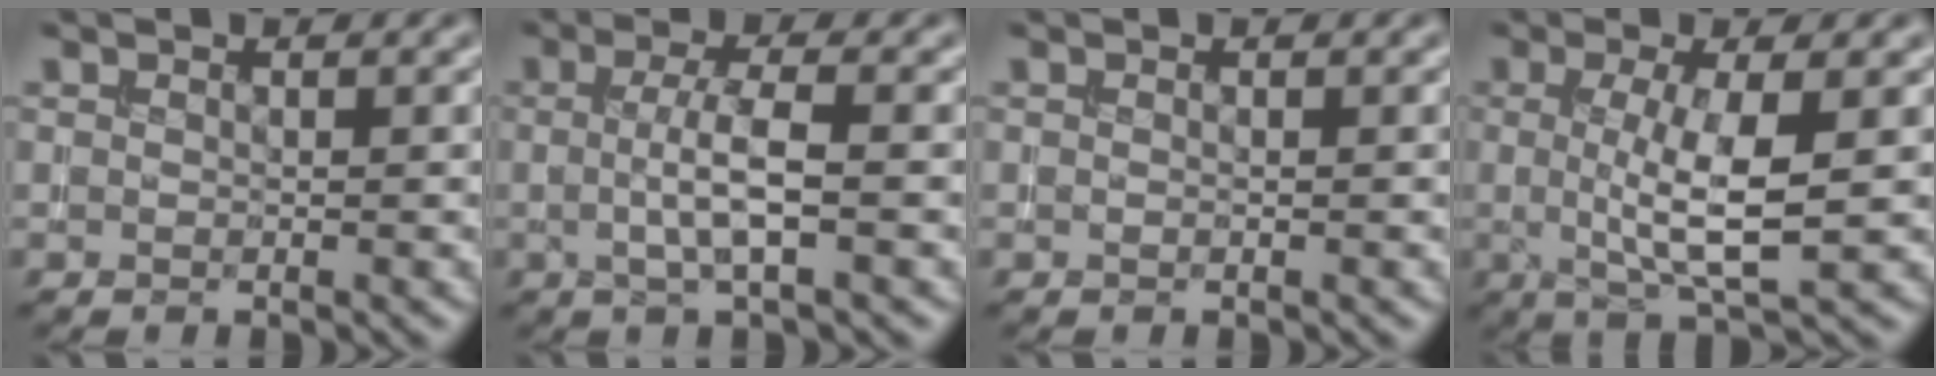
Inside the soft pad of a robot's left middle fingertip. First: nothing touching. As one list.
[{"total": 3.5, "force": [-0.2, 0.7, 3.4], "torque": [-0.065, 0.001, -0.005]}, {"total": 0.0}, {"total": 5.6, "force": [0.0, 1.3, 5.4], "torque": [-0.099, -0.004, 0.000]}]